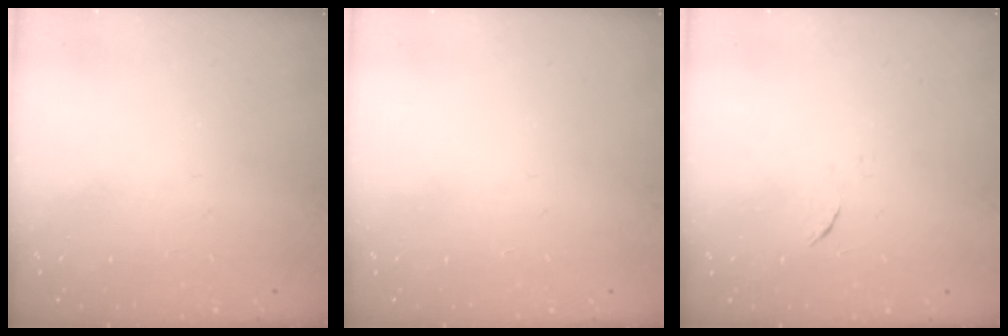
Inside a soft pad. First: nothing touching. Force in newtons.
{"total": 0.0}
{"total": 4.5, "press": 4.5, "slide": 0.7}